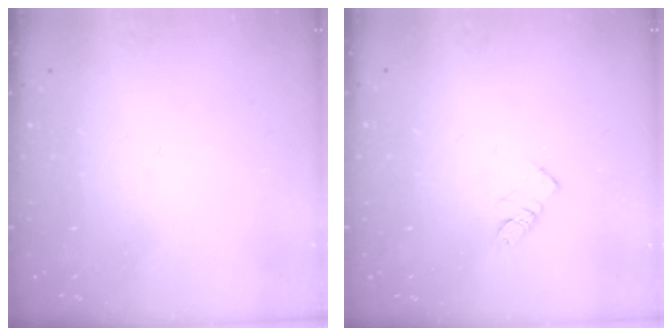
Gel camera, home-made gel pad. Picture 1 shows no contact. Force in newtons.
{"total": 5.8, "press": 5.8, "slide": 0.4}